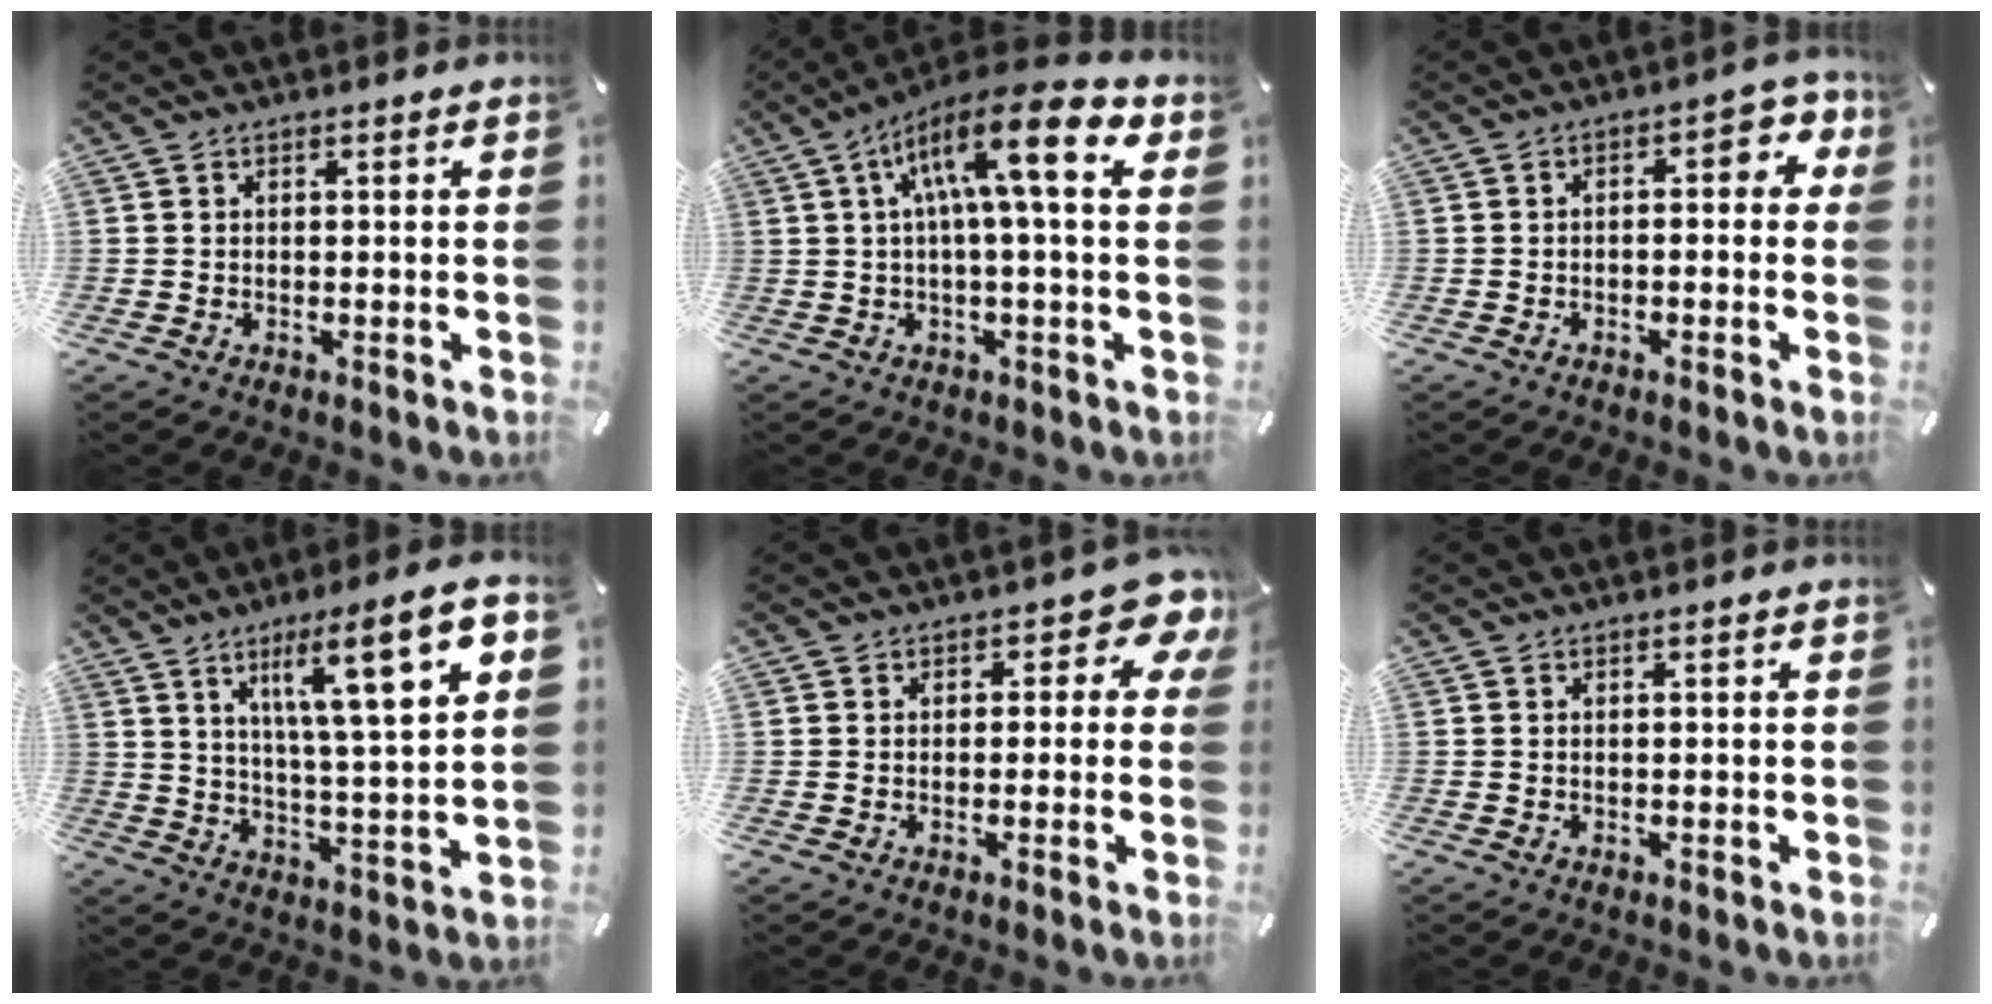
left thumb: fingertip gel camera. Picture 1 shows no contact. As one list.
[{"total": 15.7, "force": [5.4, 3.1, 14.4], "torque": [-0.247, -0.023, 0.077]}, {"total": 5.7, "force": [-0.1, 3.1, 4.8], "torque": [-0.068, 0.003, -0.009]}, {"total": 15.0, "force": [7.8, 2.7, 12.6], "torque": [-0.191, -0.035, 0.115]}, {"total": 6.6, "force": [2.4, 4.1, 4.5], "torque": [-0.042, -0.016, 0.037]}, {"total": 0.0}]